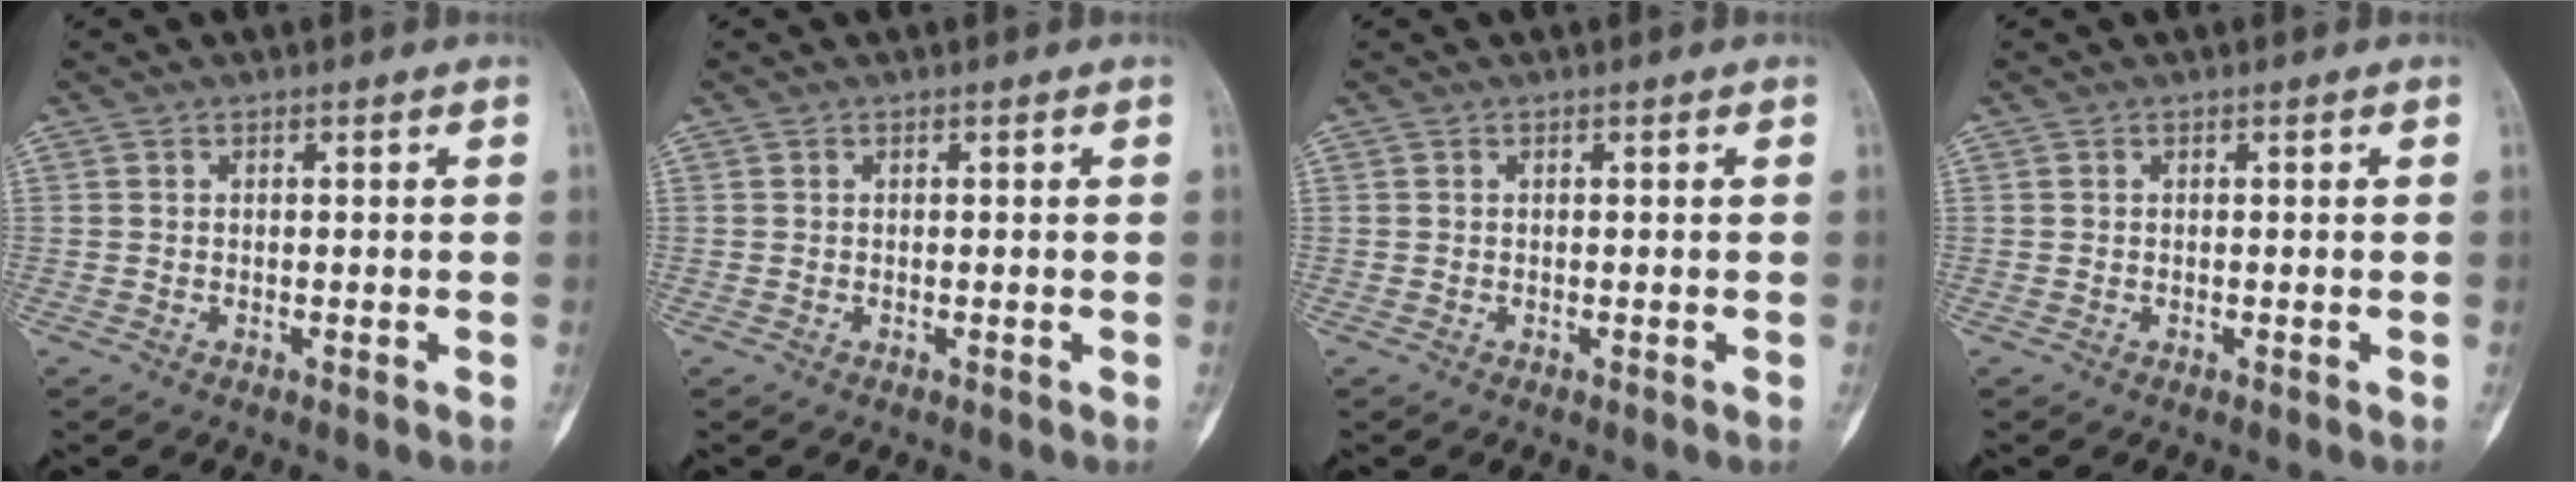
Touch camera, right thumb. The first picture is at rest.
{"total": 0.0}
{"total": 0.0}
{"total": 0.0}